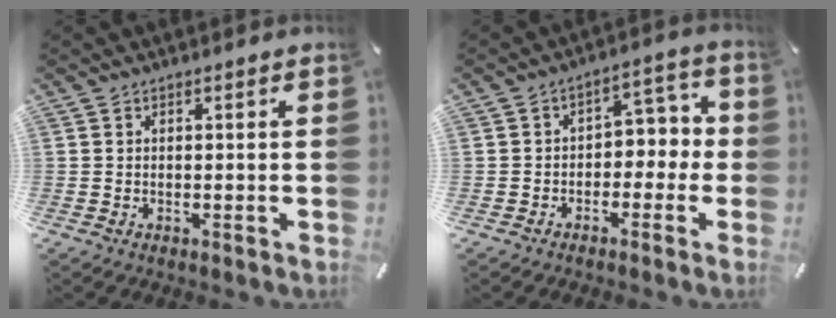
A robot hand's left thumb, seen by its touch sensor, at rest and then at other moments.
{"total": 5.5, "force": [-1.2, 4.3, 3.1], "torque": [-0.038, 0.008, -0.032]}